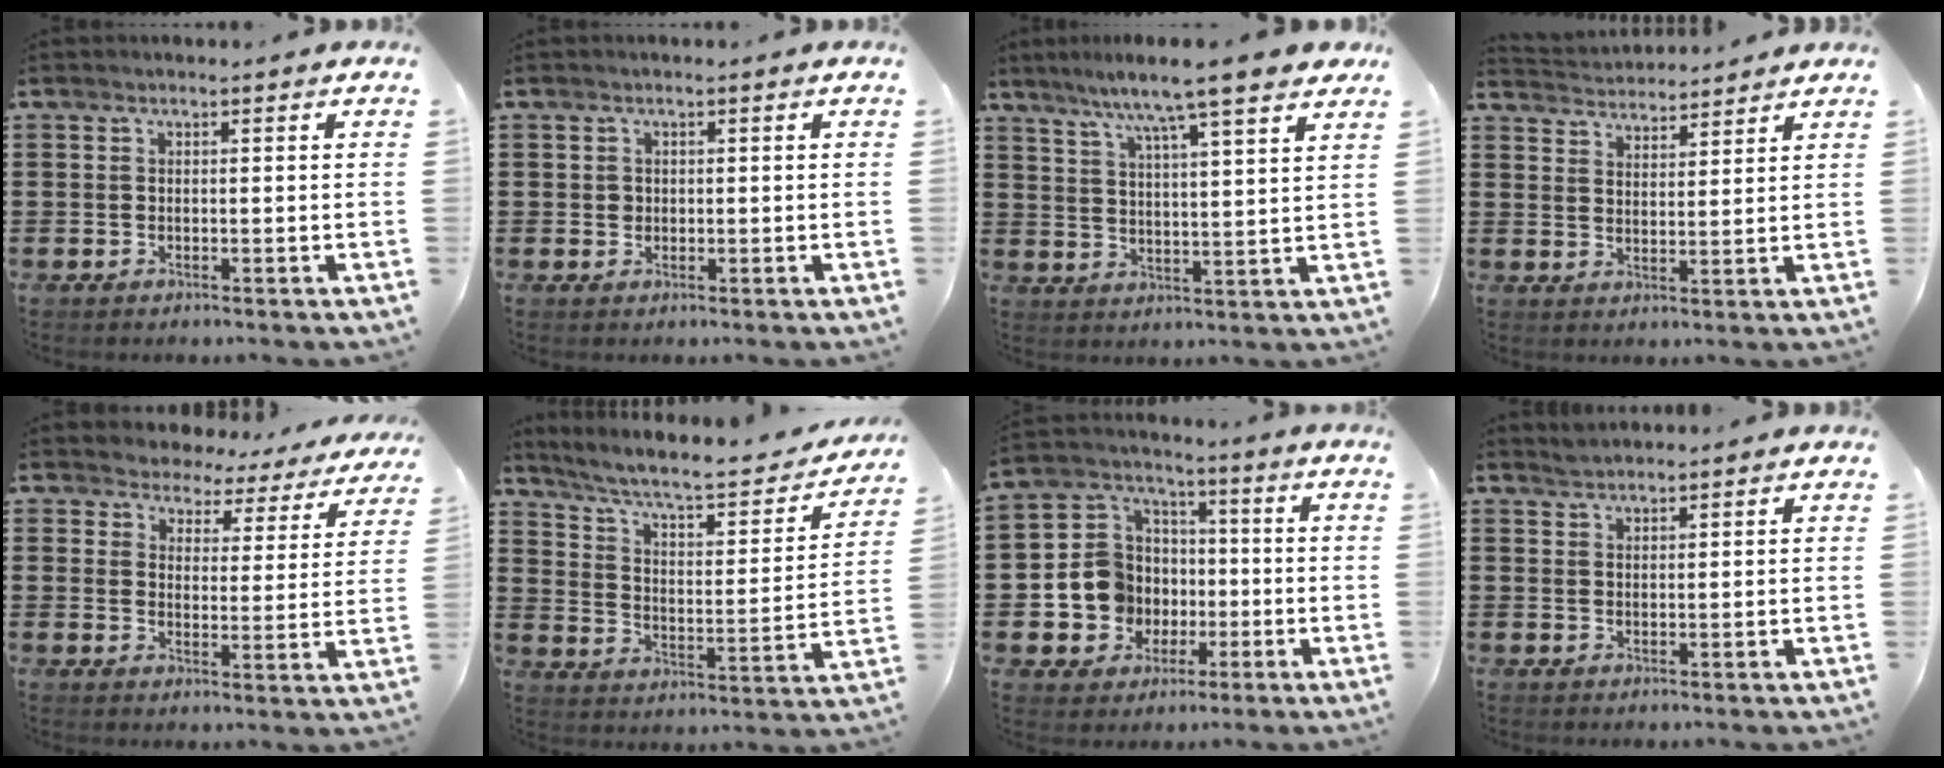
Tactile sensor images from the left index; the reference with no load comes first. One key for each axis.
{"total": 1.0, "fx": 0.2, "fy": 0.9, "fz": 0.4, "tx": -0.010, "ty": 0.005, "tz": 0.005}
{"total": 7.5, "fx": 6.3, "fy": -1.0, "fz": 4.0, "tx": -0.100, "ty": -0.033, "tz": 0.104}
{"total": 3.5, "fx": 3.5, "fy": -0.1, "fz": -0.3, "tx": -0.008, "ty": -0.018, "tz": 0.064}
{"total": 3.8, "fx": 3.7, "fy": 0.9, "fz": -0.1, "tx": -0.023, "ty": -0.028, "tz": 0.059}
{"total": 6.6, "fx": 5.3, "fy": 1.0, "fz": 3.7, "tx": -0.095, "ty": -0.039, "tz": 0.085}
{"total": 9.0, "fx": -1.4, "fy": 8.7, "fz": 2.1, "tx": -0.096, "ty": 0.004, "tz": -0.022}
{"total": 1.6, "fx": 1.6, "fy": 0.2, "fz": 0.2, "tx": -0.007, "ty": 0.000, "tz": 0.032}